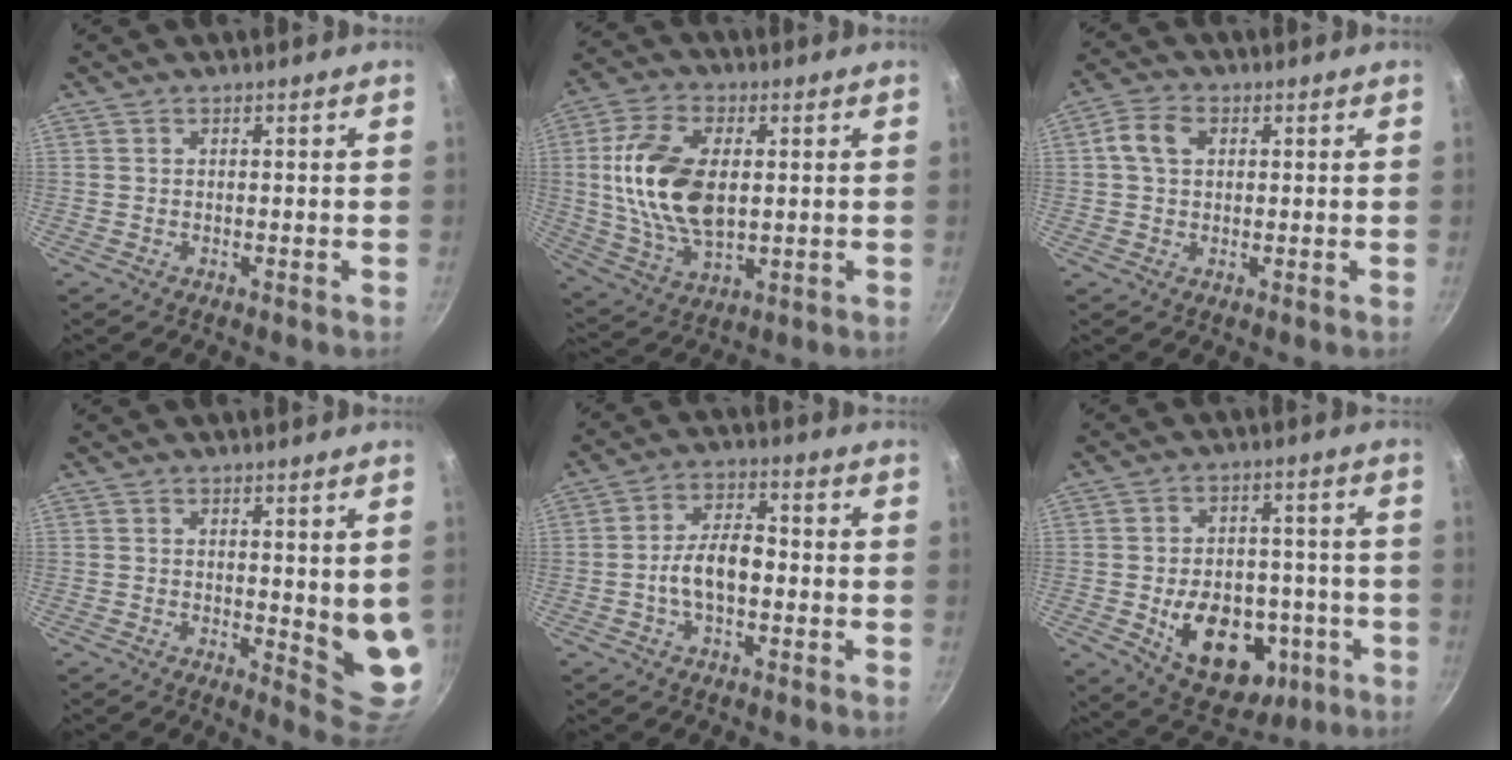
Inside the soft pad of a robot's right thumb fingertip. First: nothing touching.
{"total": 16.6, "force": [1.7, 9.5, 13.6], "torque": [-0.250, -0.002, 0.034]}
{"total": 5.2, "force": [1.2, 3.8, 3.3], "torque": [-0.051, 0.011, 0.014]}
{"total": 7.6, "force": [0.9, 2.5, 7.1], "torque": [-0.072, -0.029, 0.014]}
{"total": 7.9, "force": [-1.5, 4.3, 6.5], "torque": [-0.100, 0.033, -0.033]}
{"total": 17.2, "force": [-4.7, 12.1, 11.4], "torque": [-0.132, 0.022, -0.050]}